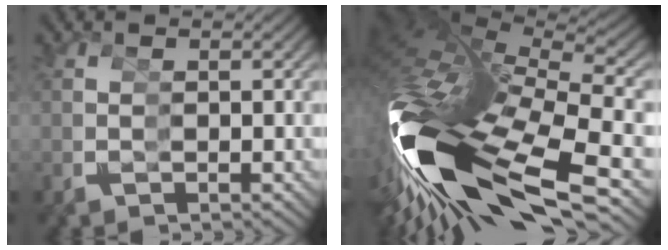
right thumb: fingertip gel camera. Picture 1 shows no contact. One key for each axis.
{"total": 22.8, "fx": -3.9, "fy": 12.5, "fz": 18.6, "tx": -0.393, "ty": -0.049, "tz": -0.044}